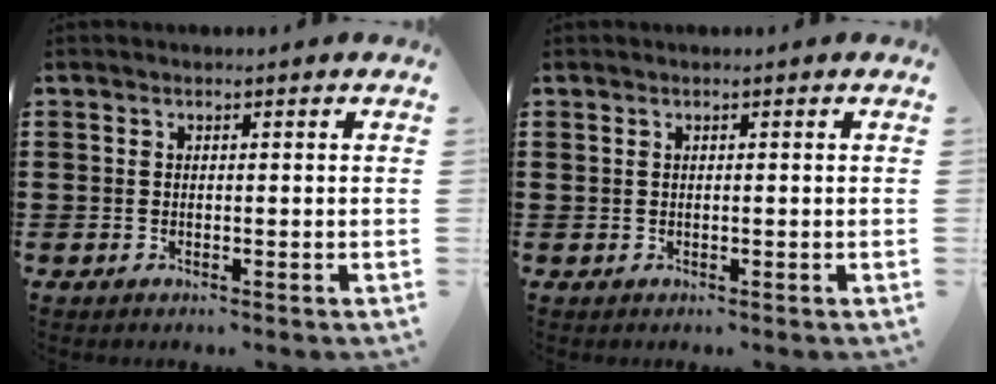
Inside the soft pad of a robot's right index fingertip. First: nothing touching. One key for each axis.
{"total": 0.0}